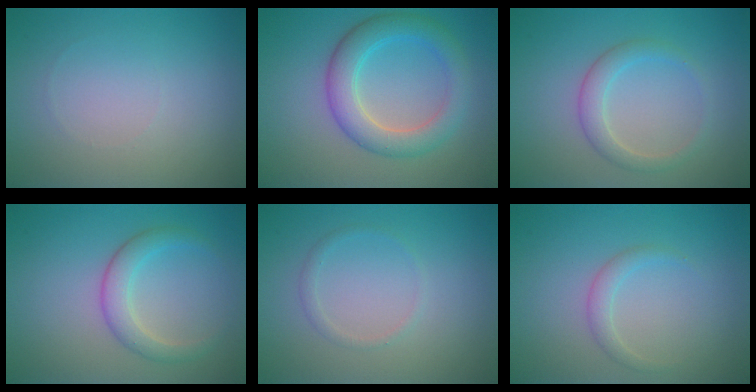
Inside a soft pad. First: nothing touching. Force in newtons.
{"total": 4.9, "press": 4.9, "slide": 0.2}
{"total": 2.2, "press": 2.2, "slide": 0.1}
{"total": 2.7, "press": 2.7, "slide": 0.2}
{"total": 0.9, "press": 0.9, "slide": 0.1}
{"total": 1.4, "press": 1.4, "slide": 0.1}